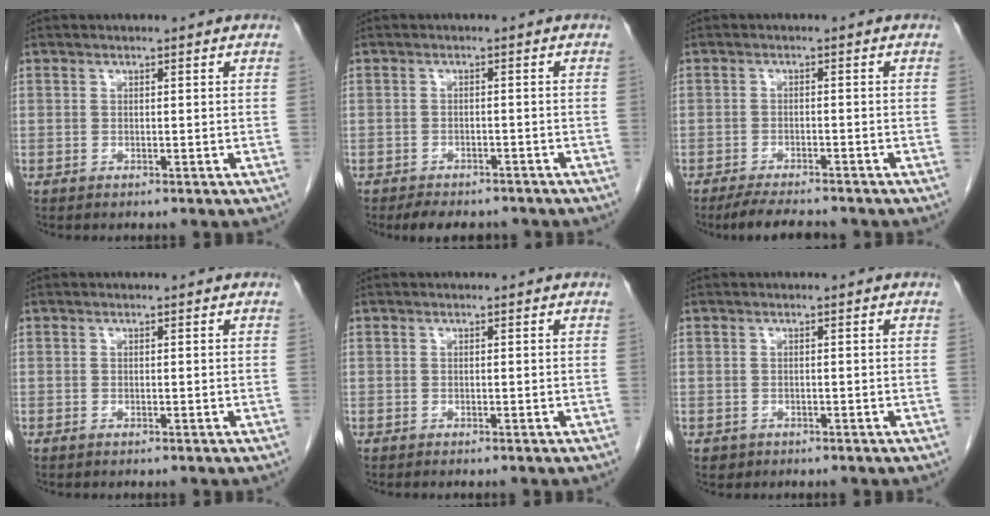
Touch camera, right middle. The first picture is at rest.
{"total": 7.0, "force": [-5.9, 2.8, 2.5], "torque": [-0.035, 0.002, -0.076]}
{"total": 6.4, "force": [-5.7, 1.1, 2.8], "torque": [-0.044, -0.014, -0.091]}
{"total": 0.0}
{"total": 0.0}
{"total": 0.9, "force": [-0.4, 0.8, 0.0], "torque": [-0.006, 0.003, -0.001]}